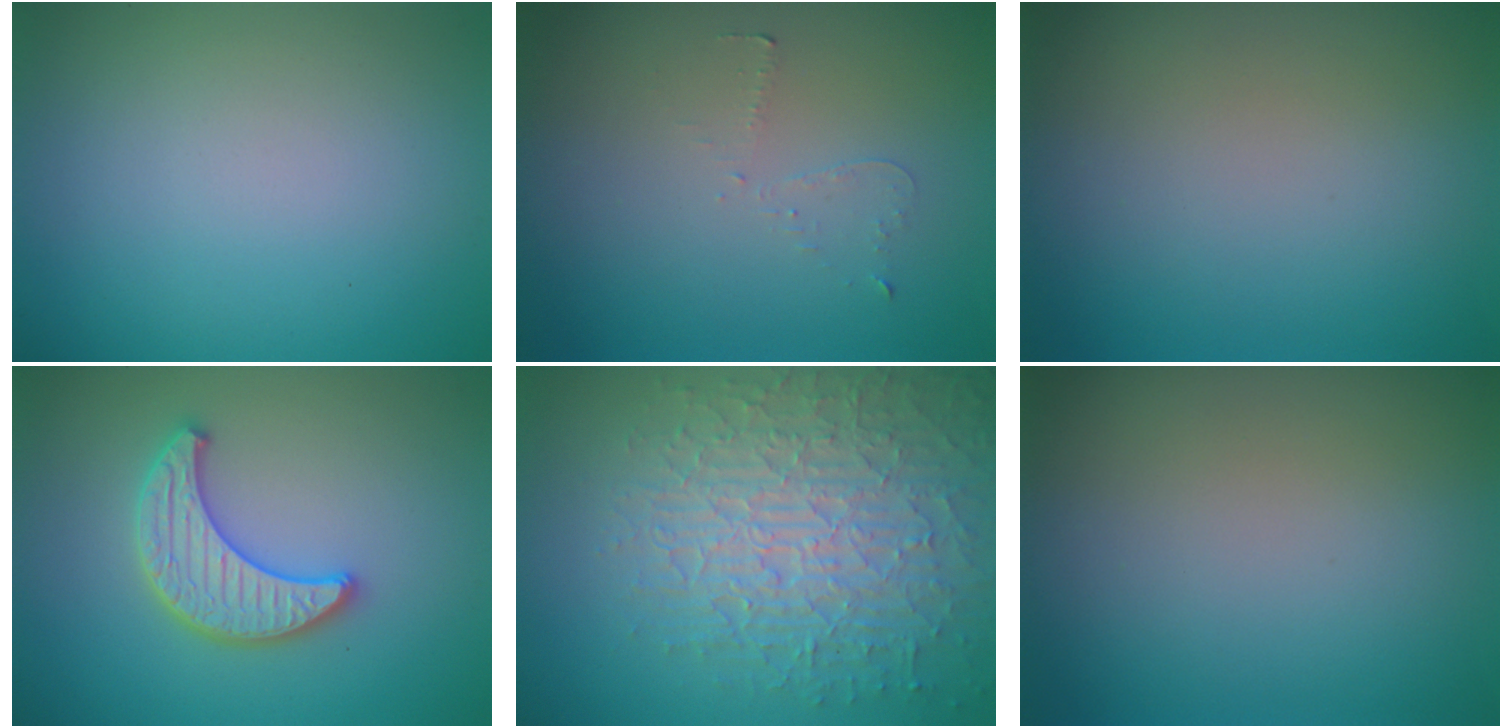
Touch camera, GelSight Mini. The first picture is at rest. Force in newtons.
{"total": 0.7, "press": 0.6, "slide": 0.4}
{"total": 0.0}
{"total": 3.9, "press": 3.7, "slide": 1.2}
{"total": 8.4, "press": 6.0, "slide": 5.8}
{"total": 0.0}